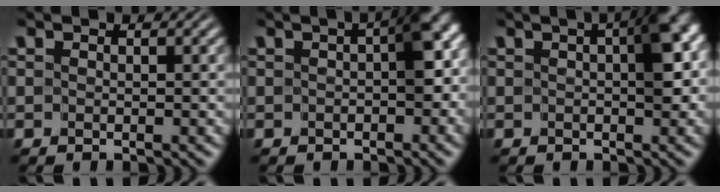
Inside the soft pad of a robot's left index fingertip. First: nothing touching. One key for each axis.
{"total": 3.9, "fx": -0.2, "fy": 1.8, "fz": 3.5, "tx": -0.037, "ty": 0.010, "tz": -0.008}
{"total": 4.2, "fx": 0.5, "fy": 1.7, "fz": 3.8, "tx": -0.045, "ty": 0.011, "tz": 0.002}